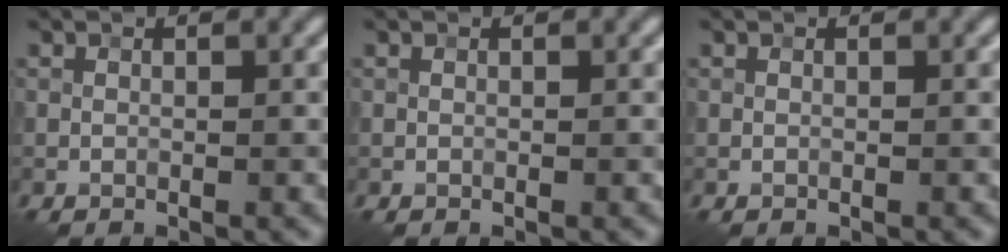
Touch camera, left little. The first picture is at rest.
{"total": 0.0}
{"total": 0.0}